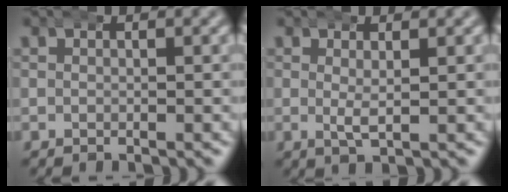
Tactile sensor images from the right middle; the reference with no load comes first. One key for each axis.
{"total": 1.8, "fx": 0.4, "fy": 0.6, "fz": 1.7, "tx": -0.034, "ty": -0.004, "tz": 0.010}